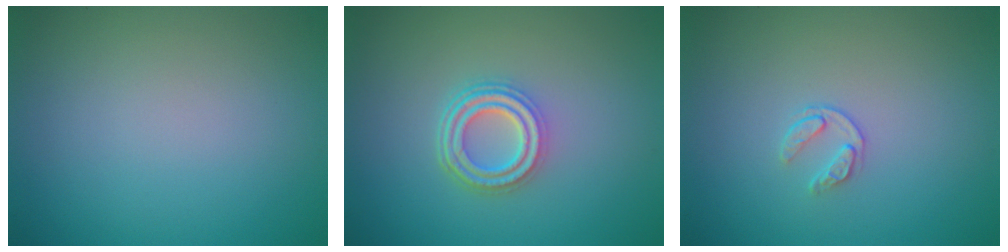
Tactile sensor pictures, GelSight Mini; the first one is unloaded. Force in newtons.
{"total": 4.0, "press": 3.1, "slide": 2.5}
{"total": 1.3, "press": 0.8, "slide": 1.1}